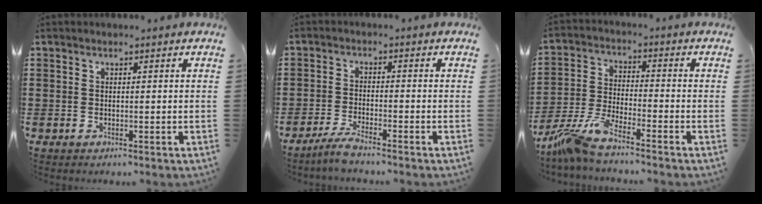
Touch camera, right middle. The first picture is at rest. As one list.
[{"total": 3.2, "force": [-2.9, 0.0, 1.3], "torque": [-0.038, -0.003, -0.060]}, {"total": 7.0, "force": [-6.1, 0.4, 3.3], "torque": [-0.093, -0.016, -0.124]}]